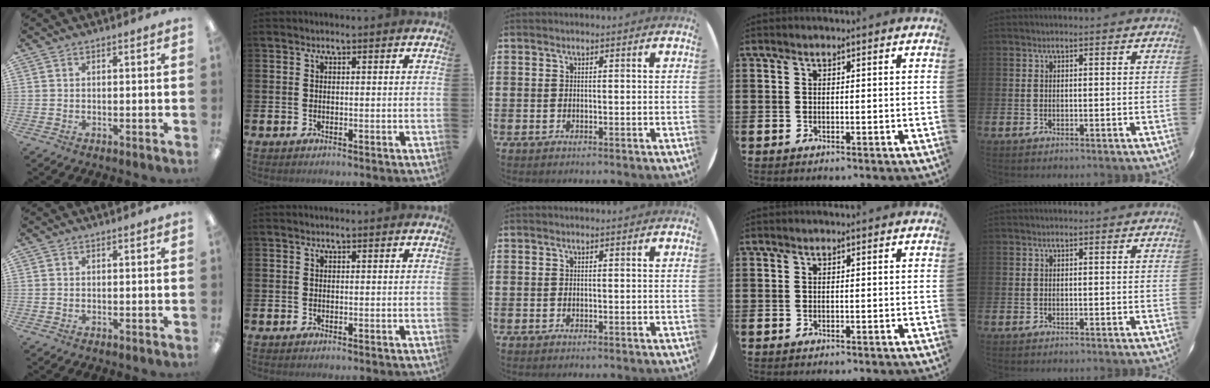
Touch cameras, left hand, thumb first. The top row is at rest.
{}